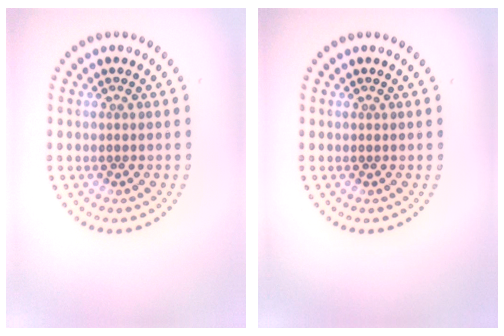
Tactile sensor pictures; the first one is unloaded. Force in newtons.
{"total": 0.0}